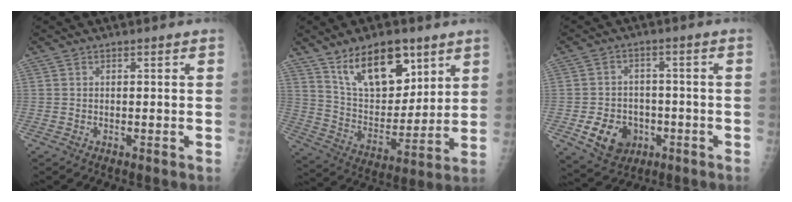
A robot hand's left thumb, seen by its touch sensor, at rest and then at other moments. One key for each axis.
{"total": 16.6, "fx": 9.9, "fy": 8.4, "fz": 10.3, "tx": -0.122, "ty": -0.058, "tz": 0.183}
{"total": 9.1, "fx": -3.2, "fy": 7.3, "fz": 4.4, "tx": -0.049, "ty": 0.017, "tz": -0.041}